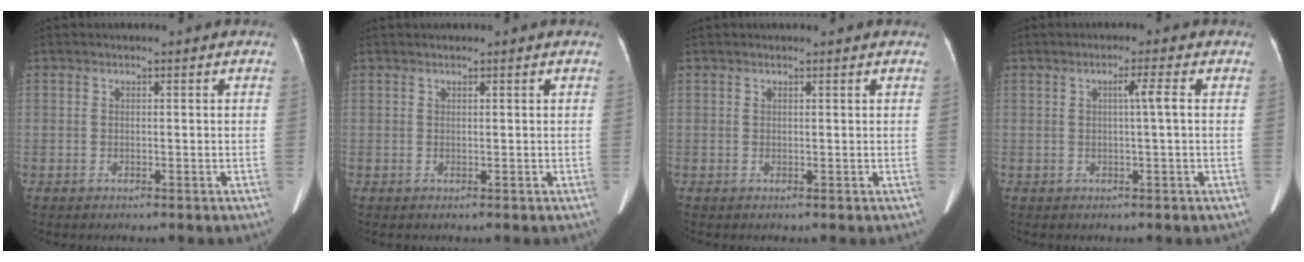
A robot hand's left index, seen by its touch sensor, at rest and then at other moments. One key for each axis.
{"total": 1.0, "fx": 0.9, "fy": -0.1, "fz": 0.4, "tx": -0.008, "ty": 0.016, "tz": 0.019}
{"total": 1.3, "fx": 1.2, "fy": 0.0, "fz": 0.5, "tx": -0.008, "ty": 0.009, "tz": 0.017}
{"total": 2.3, "fx": 0.3, "fy": -0.4, "fz": 2.2, "tx": -0.034, "ty": 0.003, "tz": 0.004}